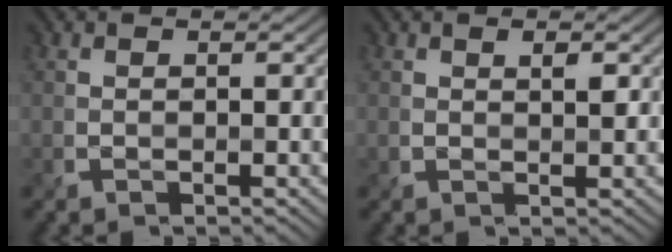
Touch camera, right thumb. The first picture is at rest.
{"total": 1.2, "force": [0.5, 0.4, 1.0], "torque": [-0.015, -0.002, 0.008]}